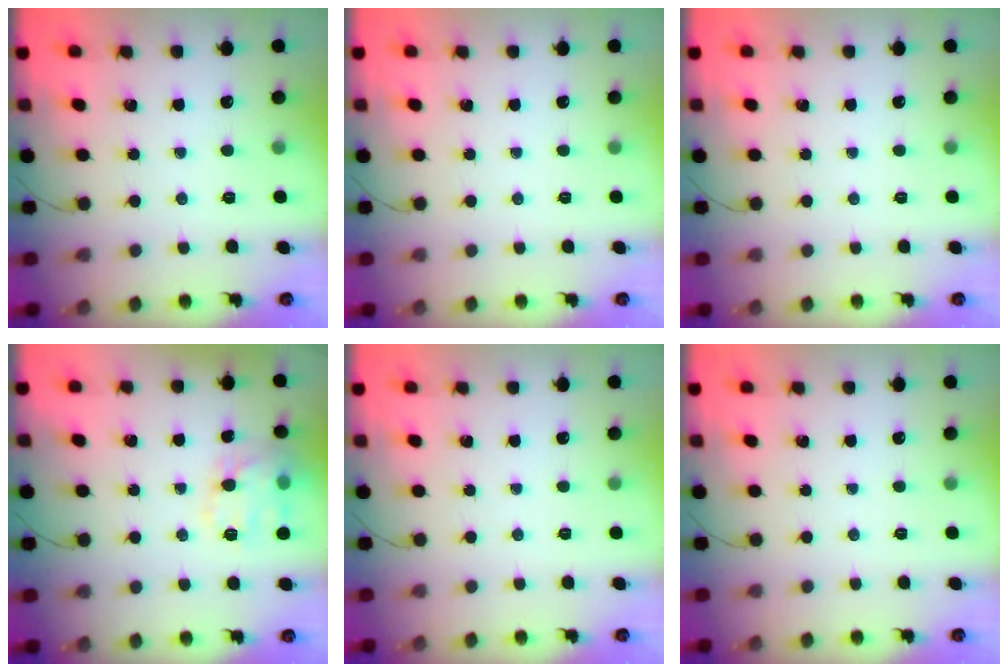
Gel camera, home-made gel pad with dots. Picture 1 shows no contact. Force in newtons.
{"total": 0.0}
{"total": 0.0}
{"total": 13.4, "press": 13.4, "slide": 0.9}
{"total": 0.0}
{"total": 0.0}